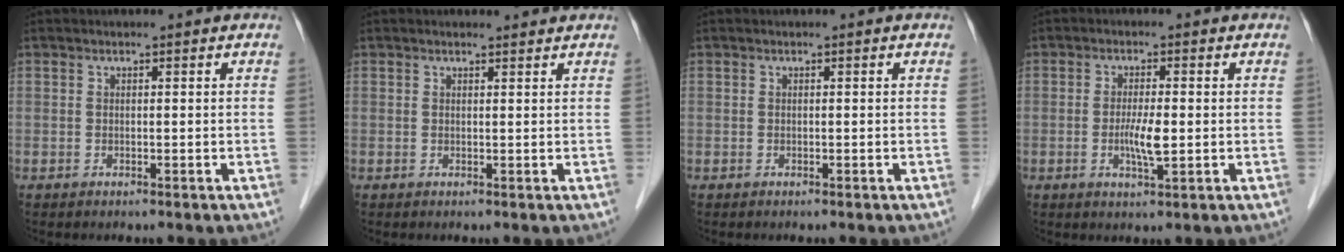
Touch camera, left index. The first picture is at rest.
{"total": 1.6, "force": [1.6, 0.1, 0.0], "torque": [-0.010, -0.001, 0.020]}
{"total": 0.0}
{"total": 3.9, "force": [-0.5, 0.6, 3.9], "torque": [-0.076, -0.006, -0.007]}